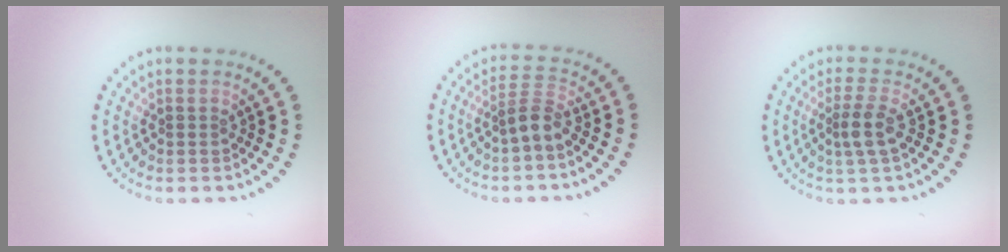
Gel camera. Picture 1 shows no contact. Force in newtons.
{"total": 2.2, "press": 1.7, "slide": 1.4}
{"total": 2.5, "press": 2.0, "slide": 1.5}